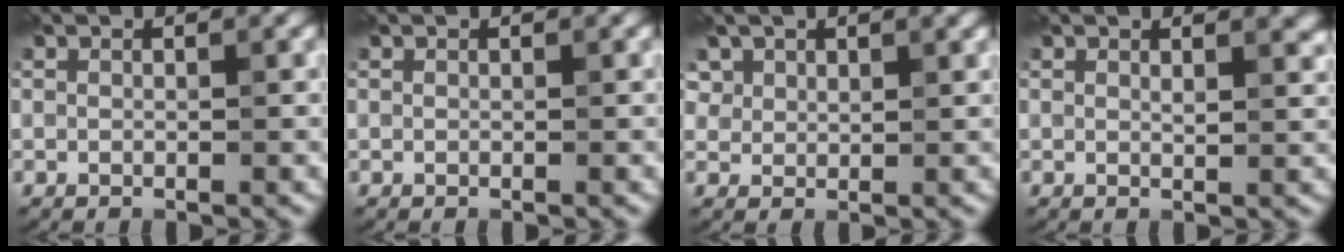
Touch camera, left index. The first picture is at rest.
{"total": 0.0}
{"total": 2.6, "force": [1.7, 1.7, 1.1], "torque": [-0.027, 0.000, 0.029]}
{"total": 1.5, "force": [1.1, 0.3, 1.0], "torque": [-0.008, -0.001, 0.020]}